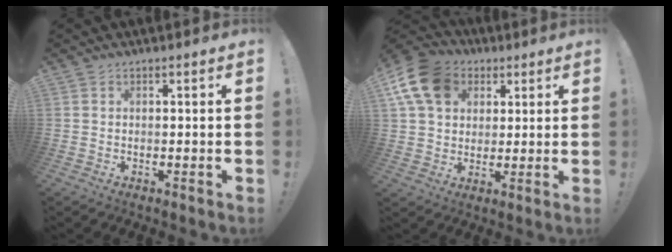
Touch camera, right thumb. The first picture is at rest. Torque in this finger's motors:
{"motor_torque": [0.35, 0.33, 1.02, 0.34, 0.20]}